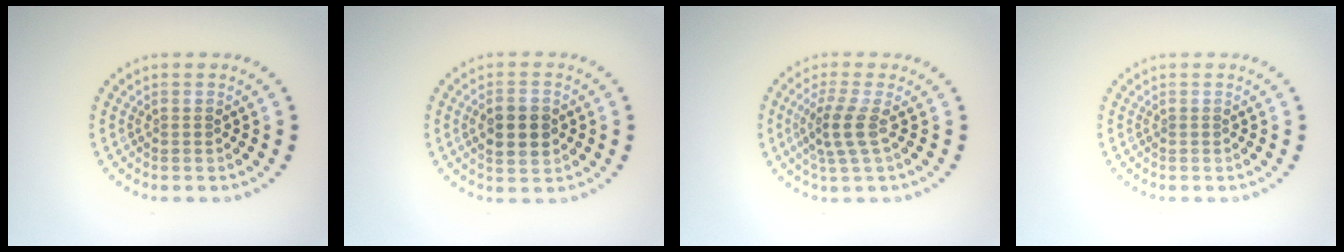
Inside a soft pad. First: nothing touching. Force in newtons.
{"total": 3.4, "press": 3.4, "slide": 0.1}
{"total": 2.8, "press": 2.4, "slide": 1.4}
{"total": 0.0}